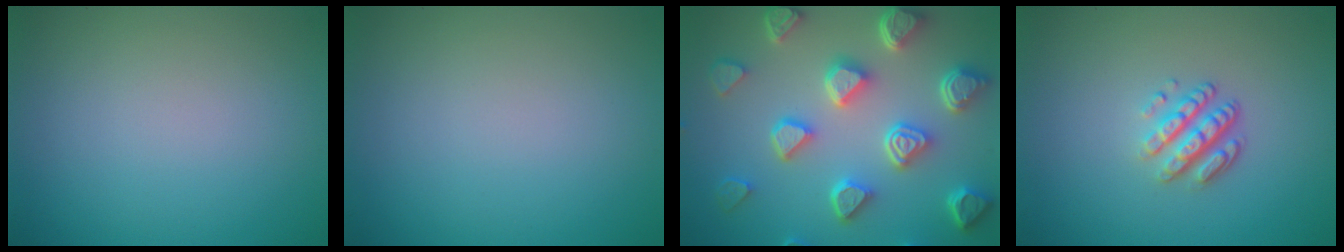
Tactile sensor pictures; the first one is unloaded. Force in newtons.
{"total": 0.0}
{"total": 7.7, "press": 6.1, "slide": 4.8}
{"total": 3.2, "press": 2.4, "slide": 2.1}